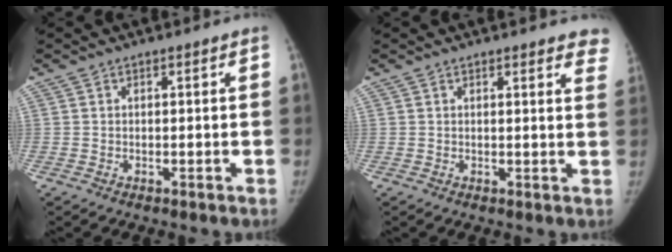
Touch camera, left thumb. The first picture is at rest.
{"total": 5.9, "force": [5.0, 1.7, 2.6], "torque": [0.002, -0.021, 0.035]}